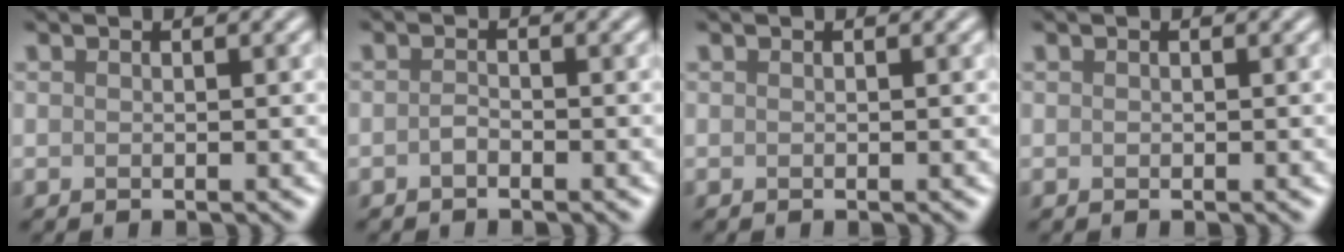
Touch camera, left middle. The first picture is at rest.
{"total": 0.8, "force": [-0.5, 0.3, 0.5], "torque": [-0.012, 0.002, -0.012]}
{"total": 0.0}
{"total": 0.0}